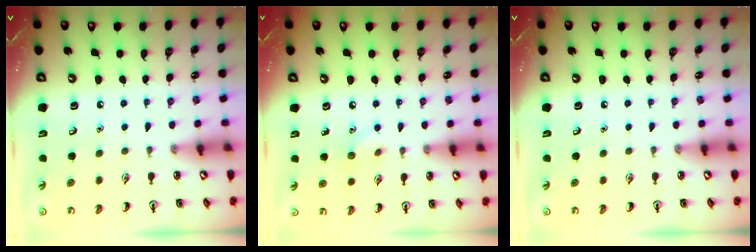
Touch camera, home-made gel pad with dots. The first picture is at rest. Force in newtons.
{"total": 6.3, "press": 6.0, "slide": 2.0}
{"total": 0.0}